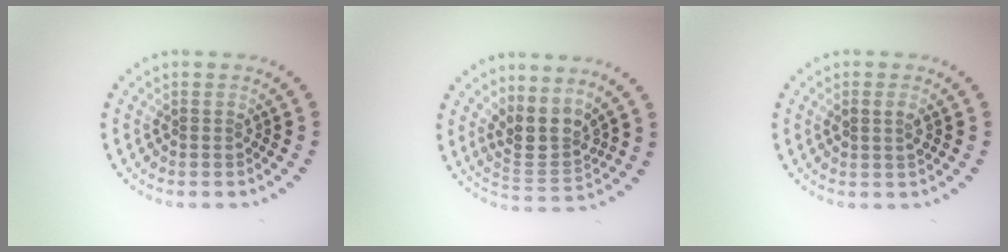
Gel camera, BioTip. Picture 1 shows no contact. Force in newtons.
{"total": 3.6, "press": 3.1, "slide": 1.9}
{"total": 1.3, "press": 1.3, "slide": 0.2}